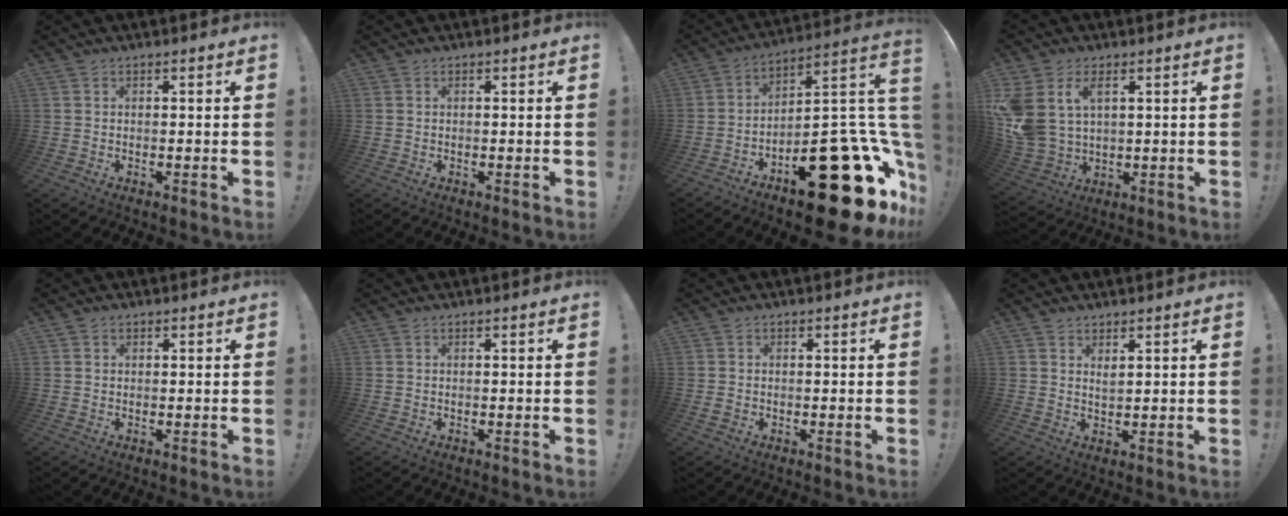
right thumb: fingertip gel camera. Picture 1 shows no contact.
{"total": 0.0}
{"total": 29.5, "force": [-14.0, 11.8, 23.0], "torque": [-0.230, 0.070, -0.200]}
{"total": 10.7, "force": [4.7, 7.1, 6.6], "torque": [-0.149, -0.018, 0.092]}
{"total": 0.8, "force": [0.4, 0.7, 0.0], "torque": [0.008, -0.002, 0.005]}
{"total": 0.0}
{"total": 1.2, "force": [-0.3, 1.0, 0.6], "torque": [-0.012, 0.003, -0.005]}
{"total": 2.6, "force": [2.0, 1.1, 1.3], "torque": [-0.009, -0.016, 0.033]}